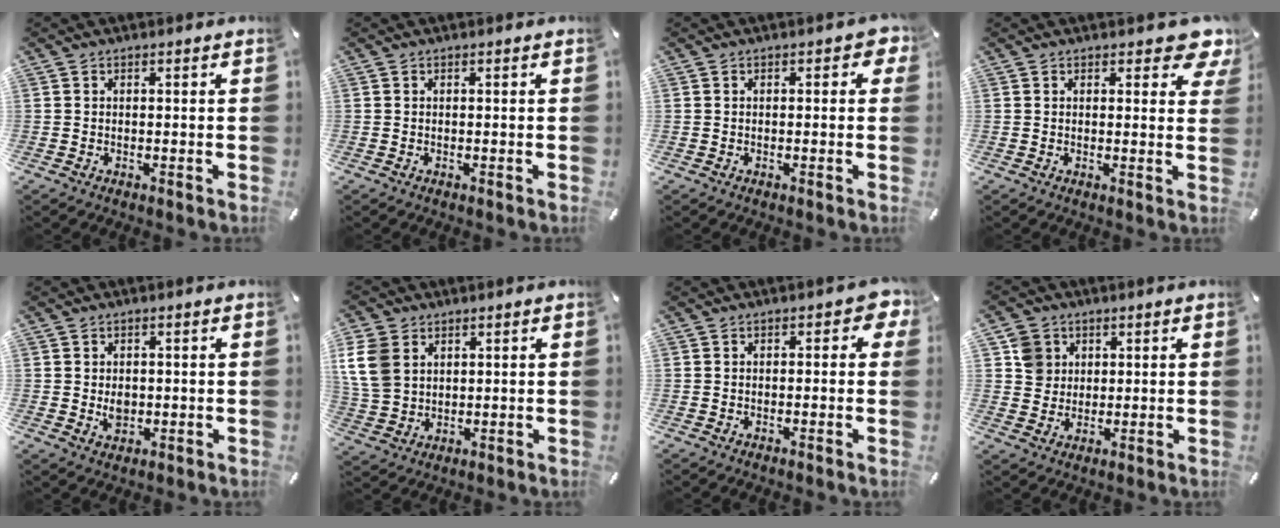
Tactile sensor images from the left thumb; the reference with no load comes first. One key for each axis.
{"total": 0.0}
{"total": 1.9, "fx": 0.0, "fy": 1.3, "fz": 1.4, "tx": -0.009, "ty": 0.003, "tz": -0.004}
{"total": 5.3, "fx": 3.4, "fy": 2.7, "fz": 3.1, "tx": -0.031, "ty": -0.017, "tz": 0.054}
{"total": 2.9, "fx": -0.1, "fy": 2.5, "fz": 1.5, "tx": -0.020, "ty": 0.001, "tz": -0.003}
{"total": 9.5, "fx": 3.3, "fy": 7.4, "fz": 4.8, "tx": -0.143, "ty": -0.002, "tz": 0.061}
{"total": 2.7, "fx": 0.1, "fy": 1.8, "fz": 2.0, "tx": -0.021, "ty": 0.002, "tz": -0.002}
{"total": 6.0, "fx": 1.9, "fy": 5.6, "fz": 0.8, "tx": -0.009, "ty": 0.005, "tz": 0.034}